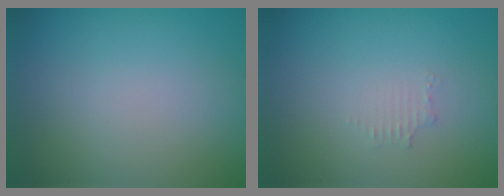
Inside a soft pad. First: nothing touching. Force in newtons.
{"total": 0.9, "press": 0.8, "slide": 0.1}